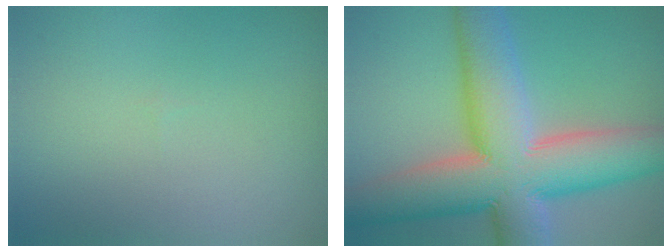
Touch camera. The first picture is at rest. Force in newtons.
{"total": 13.7, "press": 13.7, "slide": 0.9}